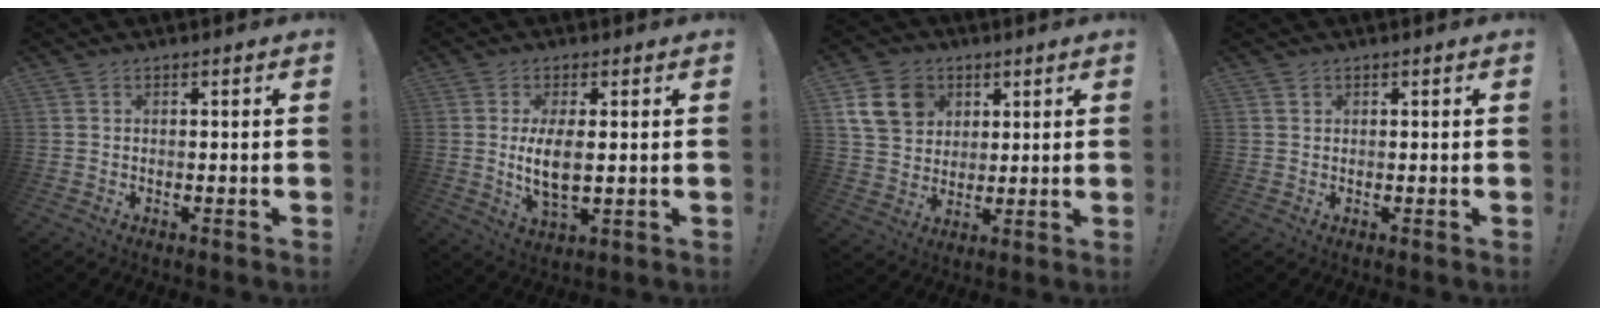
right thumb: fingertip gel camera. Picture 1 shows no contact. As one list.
[{"total": 7.9, "force": [0.5, 3.1, 7.2], "torque": [-0.137, -0.019, 0.005]}, {"total": 13.5, "force": [5.4, 10.7, 6.2], "torque": [-0.103, -0.019, 0.110]}, {"total": 0.7, "force": [0.5, 0.5, 0.2], "torque": [0.002, 0.000, 0.008]}]